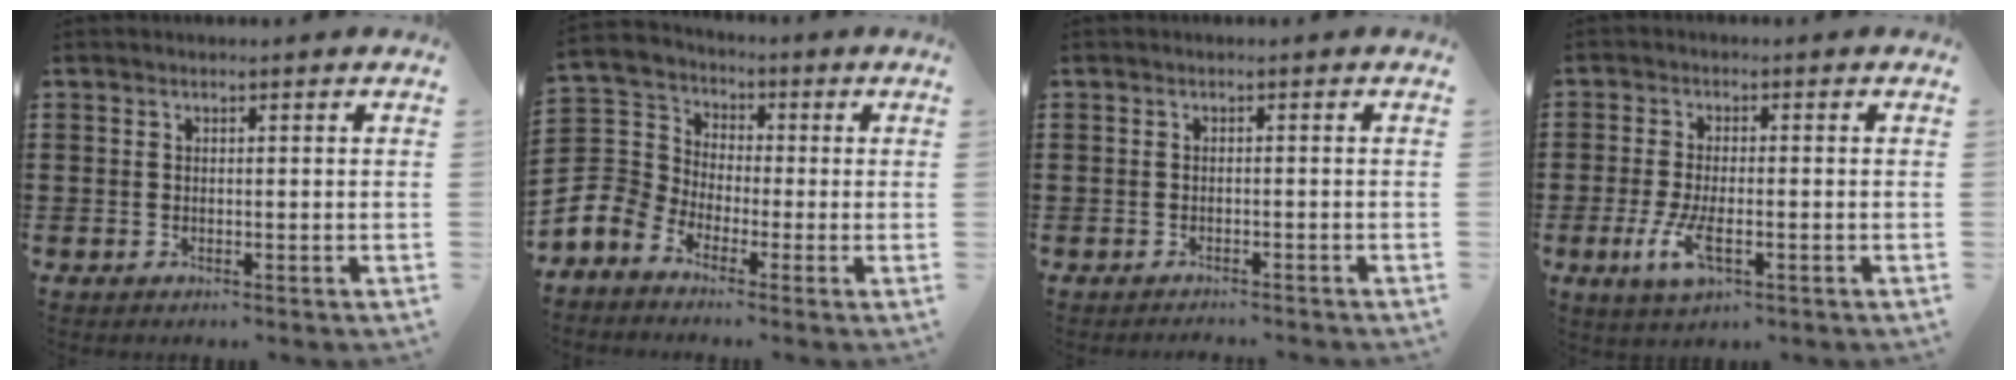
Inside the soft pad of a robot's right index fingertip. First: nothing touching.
{"total": 6.6, "force": [-2.2, 6.0, 1.5], "torque": [-0.085, -0.004, -0.051]}
{"total": 1.2, "force": [-1.2, -0.1, -0.2], "torque": [0.000, 0.001, -0.026]}
{"total": 5.4, "force": [-1.8, 1.9, 4.8], "torque": [-0.115, -0.016, -0.036]}